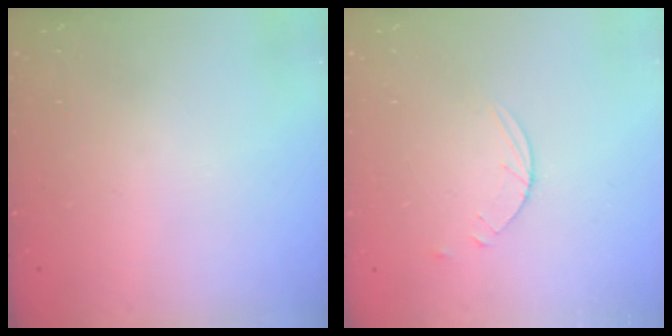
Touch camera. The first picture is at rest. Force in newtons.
{"total": 3.5, "press": 3.5, "slide": 0.4}